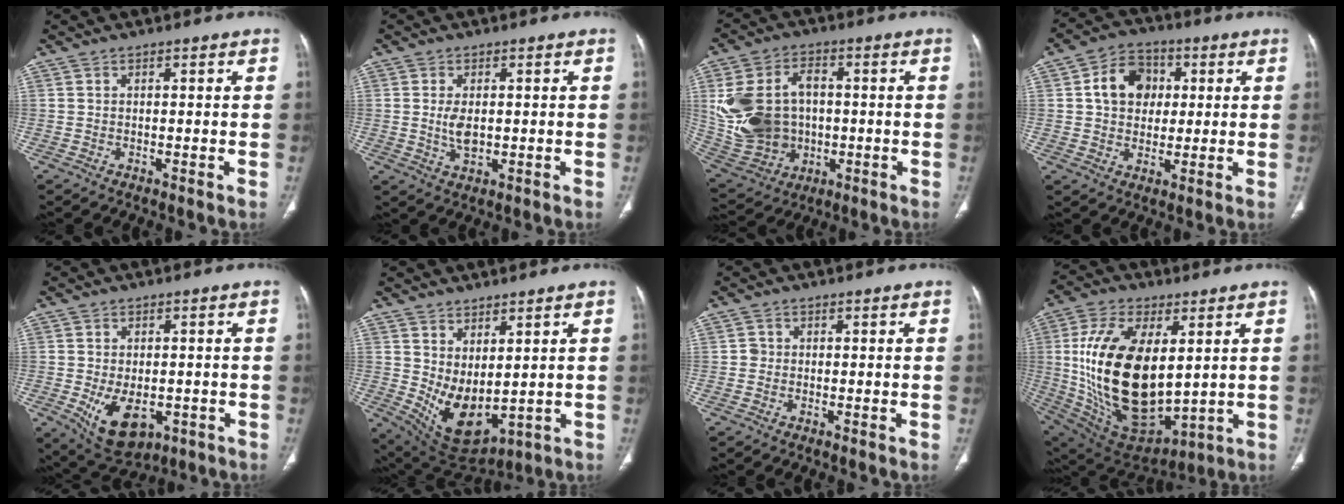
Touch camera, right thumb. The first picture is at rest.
{"total": 4.1, "force": [0.2, 2.3, 3.4], "torque": [-0.067, -0.009, 0.009]}
{"total": 19.0, "force": [0.5, 14.5, 12.4], "torque": [-0.253, 0.011, 0.037]}
{"total": 10.0, "force": [1.9, 8.0, 5.6], "torque": [-0.064, 0.008, 0.025]}
{"total": 10.0, "force": [-3.1, 6.2, 7.2], "torque": [-0.105, -0.002, -0.029]}
{"total": 10.0, "force": [1.3, 5.5, 8.3], "torque": [-0.135, -0.028, 0.056]}
{"total": 1.0, "force": [-0.1, 0.9, 0.2], "torque": [0.001, 0.003, -0.003]}
{"total": 25.1, "force": [2.7, 13.2, 21.2], "torque": [-0.399, -0.029, 0.065]}